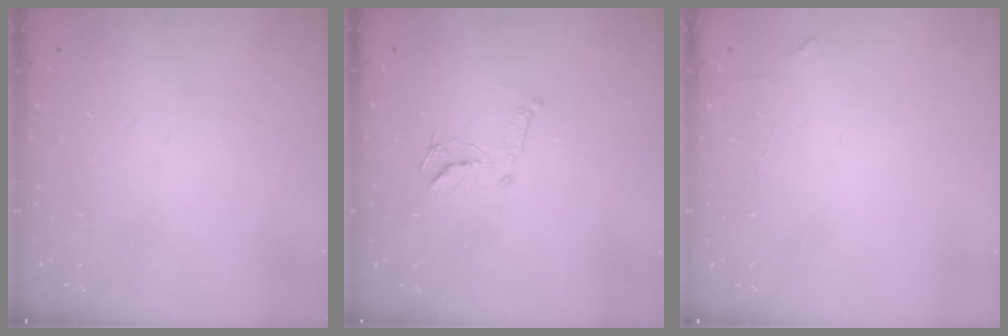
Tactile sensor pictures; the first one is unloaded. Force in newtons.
{"total": 9.7, "press": 9.7, "slide": 0.3}
{"total": 2.6, "press": 2.6, "slide": 0.2}